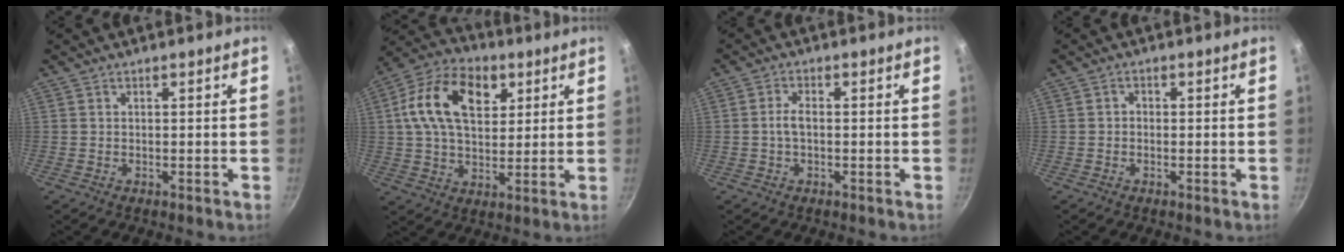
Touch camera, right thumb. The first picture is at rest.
{"total": 16.6, "force": [5.0, 10.7, 11.6], "torque": [-0.181, 0.005, 0.072]}
{"total": 2.7, "force": [-0.3, 1.4, 2.3], "torque": [-0.046, 0.012, -0.008]}
{"total": 1.0, "force": [-0.3, 0.9, 0.5], "torque": [-0.007, 0.005, -0.007]}